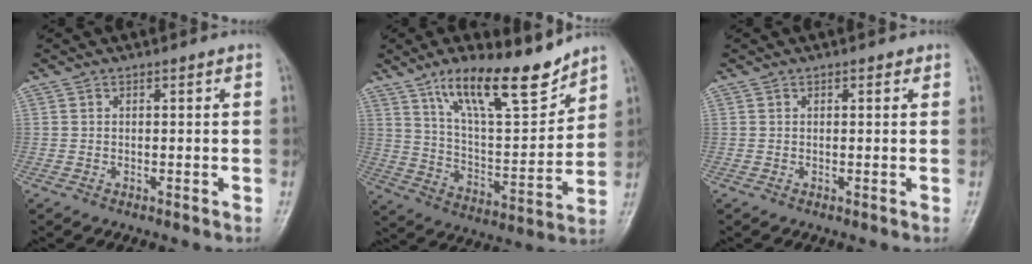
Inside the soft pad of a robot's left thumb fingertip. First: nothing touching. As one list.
[{"total": 17.2, "force": [12.4, 4.9, 10.9], "torque": [-0.148, -0.077, 0.221]}, {"total": 0.9, "force": [0.5, 0.5, 0.5], "torque": [-0.001, -0.001, 0.003]}]